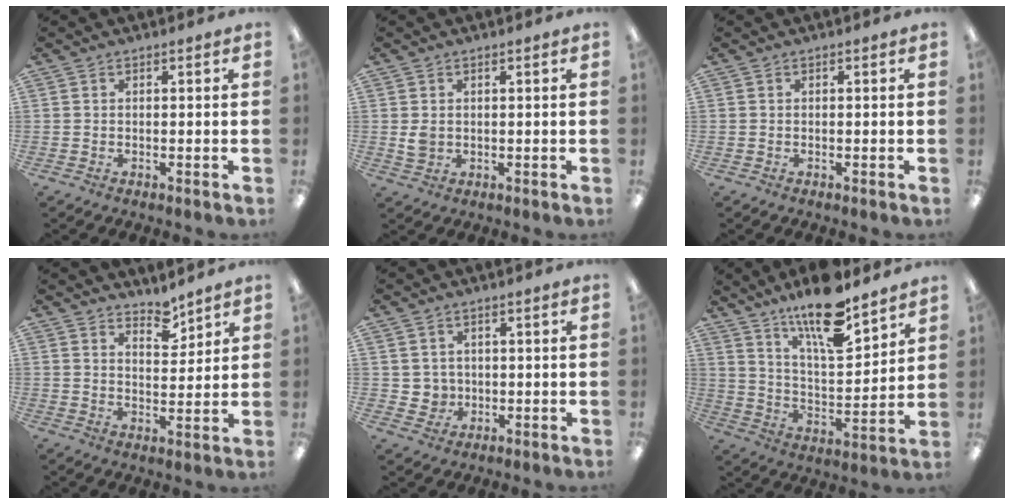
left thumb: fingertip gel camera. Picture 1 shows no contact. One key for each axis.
{"total": 2.4, "fx": 0.7, "fy": 1.9, "fz": 1.4, "tx": -0.020, "ty": 0.000, "tz": 0.011}
{"total": 0.0}
{"total": 5.2, "fx": 4.8, "fy": 1.6, "fz": 1.4, "tx": -0.005, "ty": -0.040, "tz": 0.082}
{"total": 3.2, "fx": 1.0, "fy": 3.1, "fz": 0.0, "tx": -0.002, "ty": 0.000, "tz": 0.017}
{"total": 16.5, "fx": 12.7, "fy": 4.4, "fz": 9.6, "tx": -0.163, "ty": -0.079, "tz": 0.212}